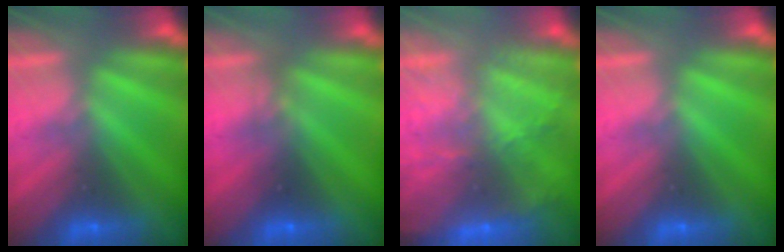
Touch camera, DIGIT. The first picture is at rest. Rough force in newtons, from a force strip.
{"total": 2.3}
{"total": 9.1}
{"total": 0.0}